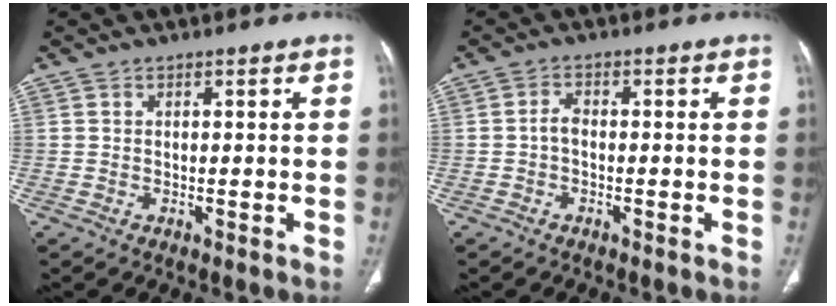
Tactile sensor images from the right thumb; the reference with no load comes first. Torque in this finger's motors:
{"motor_torque": [0.29, 0.03, 0.27, -0.10, -0.01]}